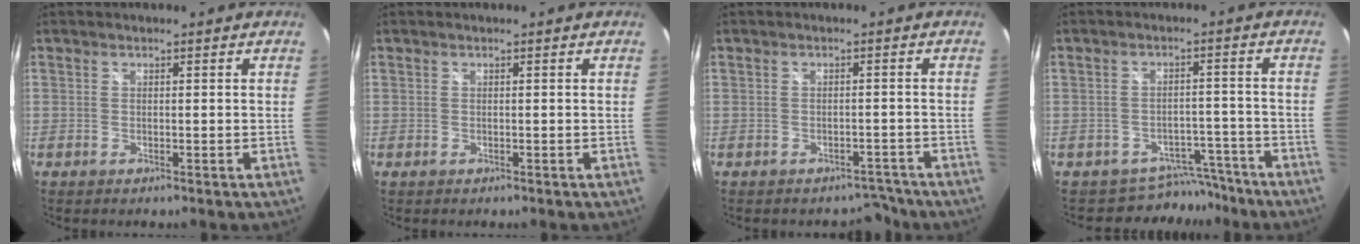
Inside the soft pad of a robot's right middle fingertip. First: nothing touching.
{"total": 0.0}
{"total": 2.3, "force": [-2.1, 0.7, -0.5], "torque": [0.020, 0.017, -0.027]}
{"total": 5.7, "force": [-5.2, 2.1, -0.6], "torque": [0.015, 0.018, -0.073]}